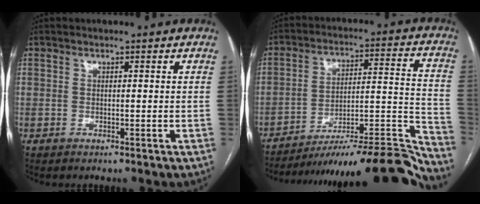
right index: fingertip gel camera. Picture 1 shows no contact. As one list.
[{"total": 27.9, "force": [-25.7, 1.2, 10.8], "torque": [-0.076, 0.009, -0.361]}]